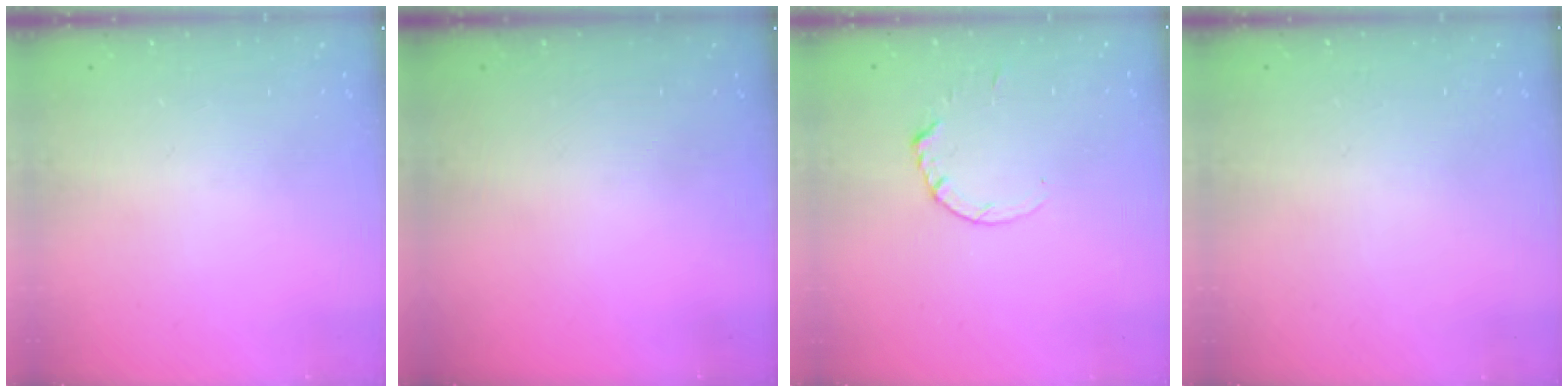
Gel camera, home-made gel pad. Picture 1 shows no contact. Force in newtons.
{"total": 0.0}
{"total": 1.8, "press": 1.7, "slide": 0.2}
{"total": 2.6, "press": 2.6, "slide": 0.2}